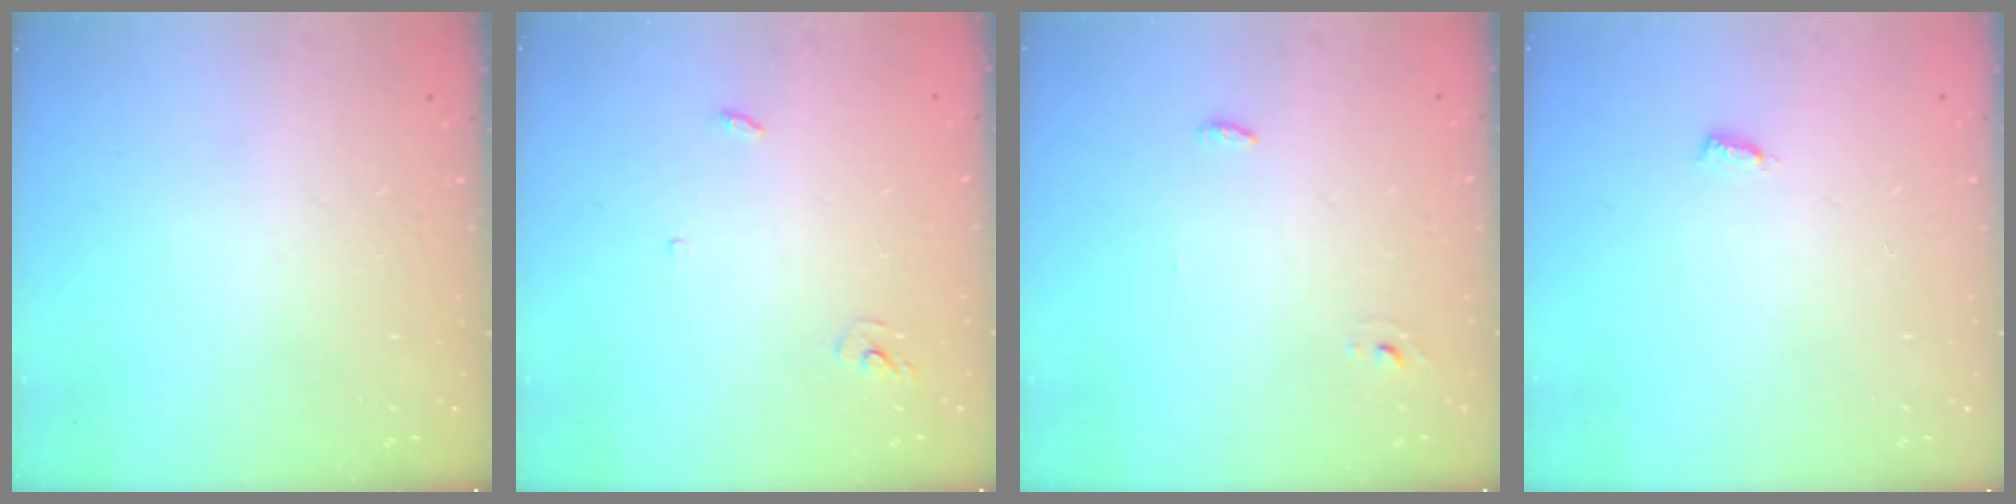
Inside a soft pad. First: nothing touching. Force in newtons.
{"total": 2.9, "press": 2.9, "slide": 0.2}
{"total": 3.1, "press": 2.8, "slide": 1.2}
{"total": 3.1, "press": 3.1, "slide": 0.2}